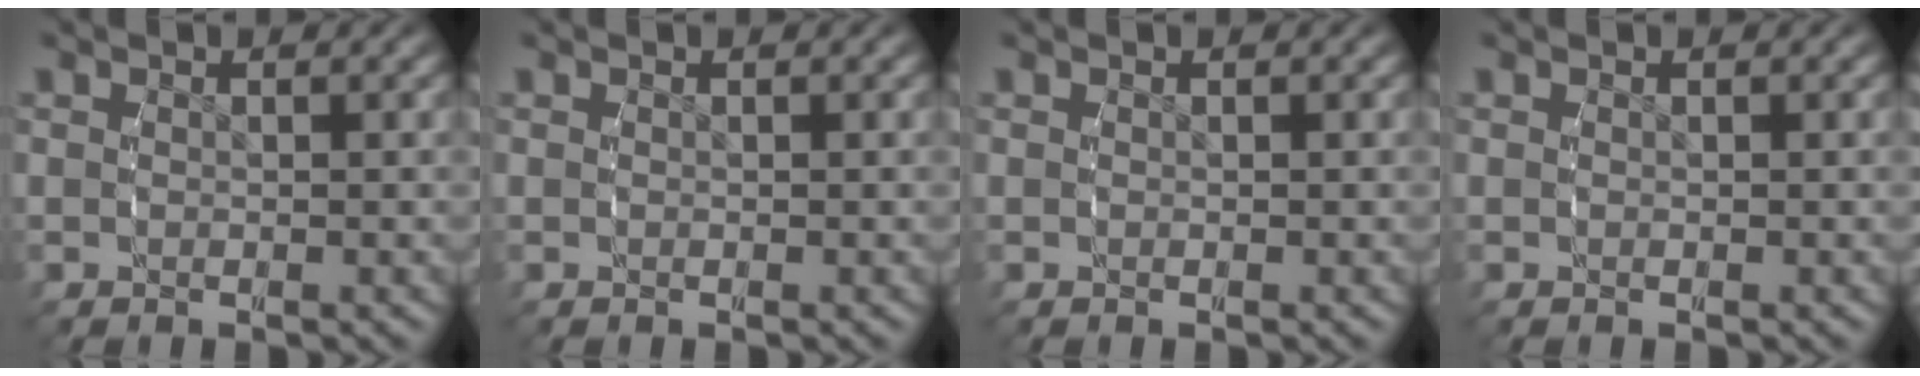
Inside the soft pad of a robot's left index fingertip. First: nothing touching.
{"total": 0.0}
{"total": 0.0}
{"total": 0.0}